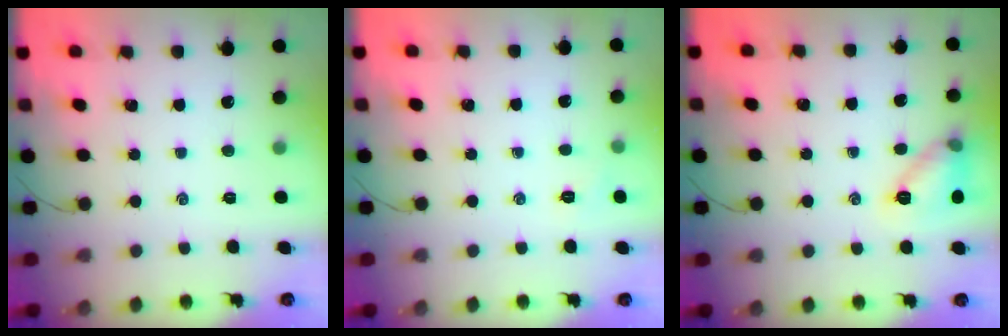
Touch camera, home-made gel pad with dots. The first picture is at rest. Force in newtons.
{"total": 3.6, "press": 3.4, "slide": 1.0}
{"total": 10.9, "press": 10.9, "slide": 0.5}